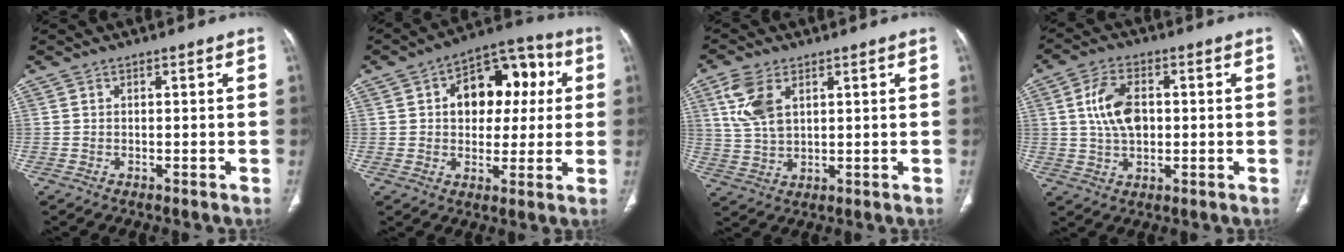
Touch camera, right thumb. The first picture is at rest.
{"total": 15.0, "force": [3.0, 10.1, 10.7], "torque": [-0.094, 0.023, 0.038]}
{"total": 8.1, "force": [3.2, 4.5, 5.8], "torque": [-0.125, -0.003, 0.071]}
{"total": 8.8, "force": [1.1, 5.2, 6.9], "torque": [-0.127, 0.004, 0.023]}